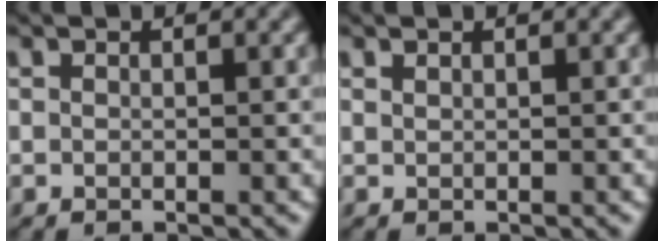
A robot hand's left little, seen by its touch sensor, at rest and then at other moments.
{"total": 0.0}